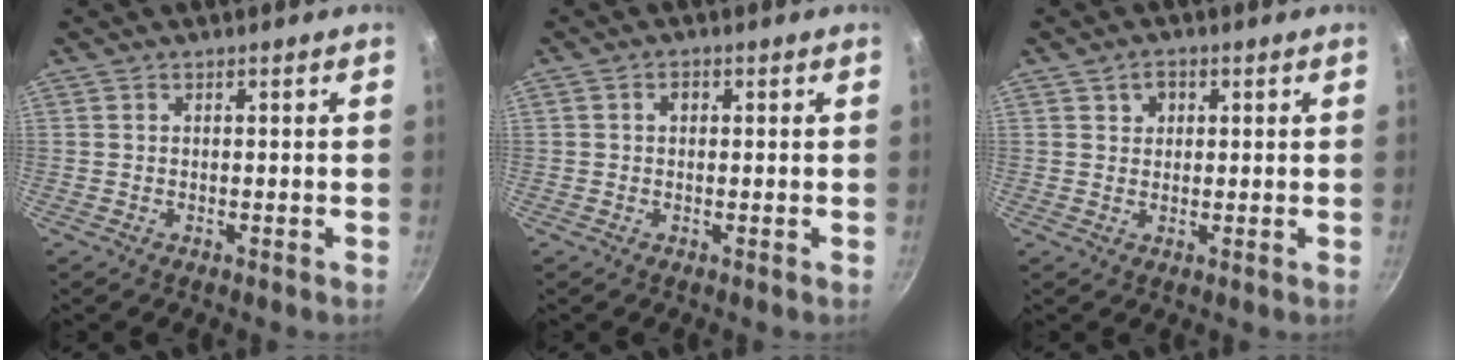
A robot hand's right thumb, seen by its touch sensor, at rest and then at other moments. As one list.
[{"total": 1.5, "force": [0.3, 1.2, 1.0], "torque": [-0.013, 0.005, 0.002]}, {"total": 2.9, "force": [1.1, 2.3, 1.4], "torque": [-0.007, 0.000, 0.016]}]